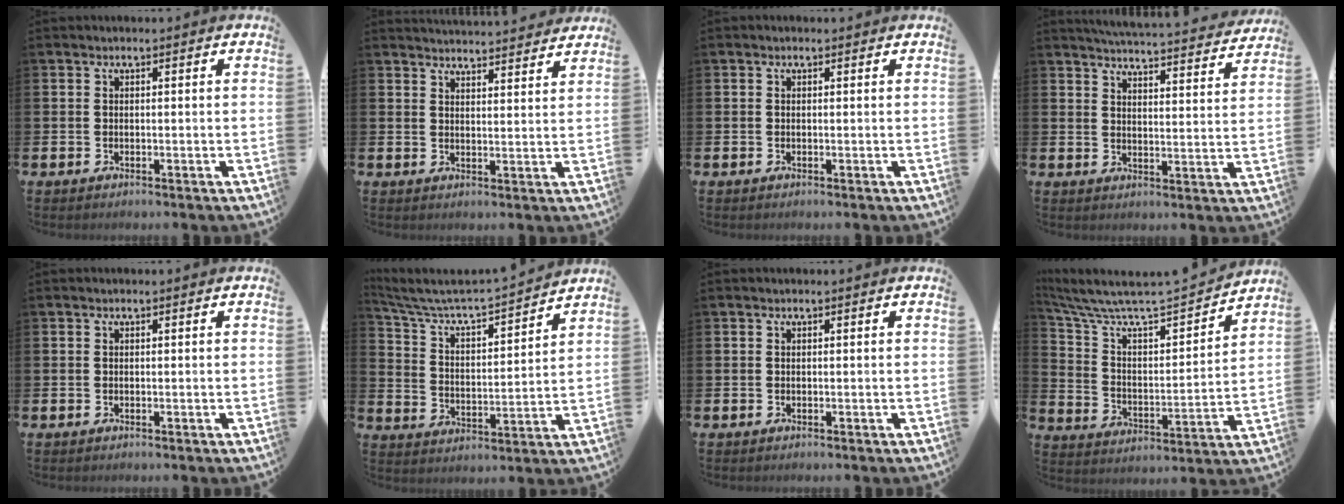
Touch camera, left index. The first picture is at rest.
{"total": 4.0, "force": [4.0, 0.0, -0.2], "torque": [-0.002, -0.030, 0.070]}
{"total": 0.0}
{"total": 5.7, "force": [5.6, 0.2, 1.0], "torque": [-0.034, -0.040, 0.097]}
{"total": 0.0}
{"total": 6.2, "force": [5.9, 0.8, 1.7], "torque": [-0.065, -0.052, 0.094]}
{"total": 0.0}
{"total": 8.1, "force": [7.5, 1.5, 2.6], "torque": [-0.093, -0.061, 0.121]}